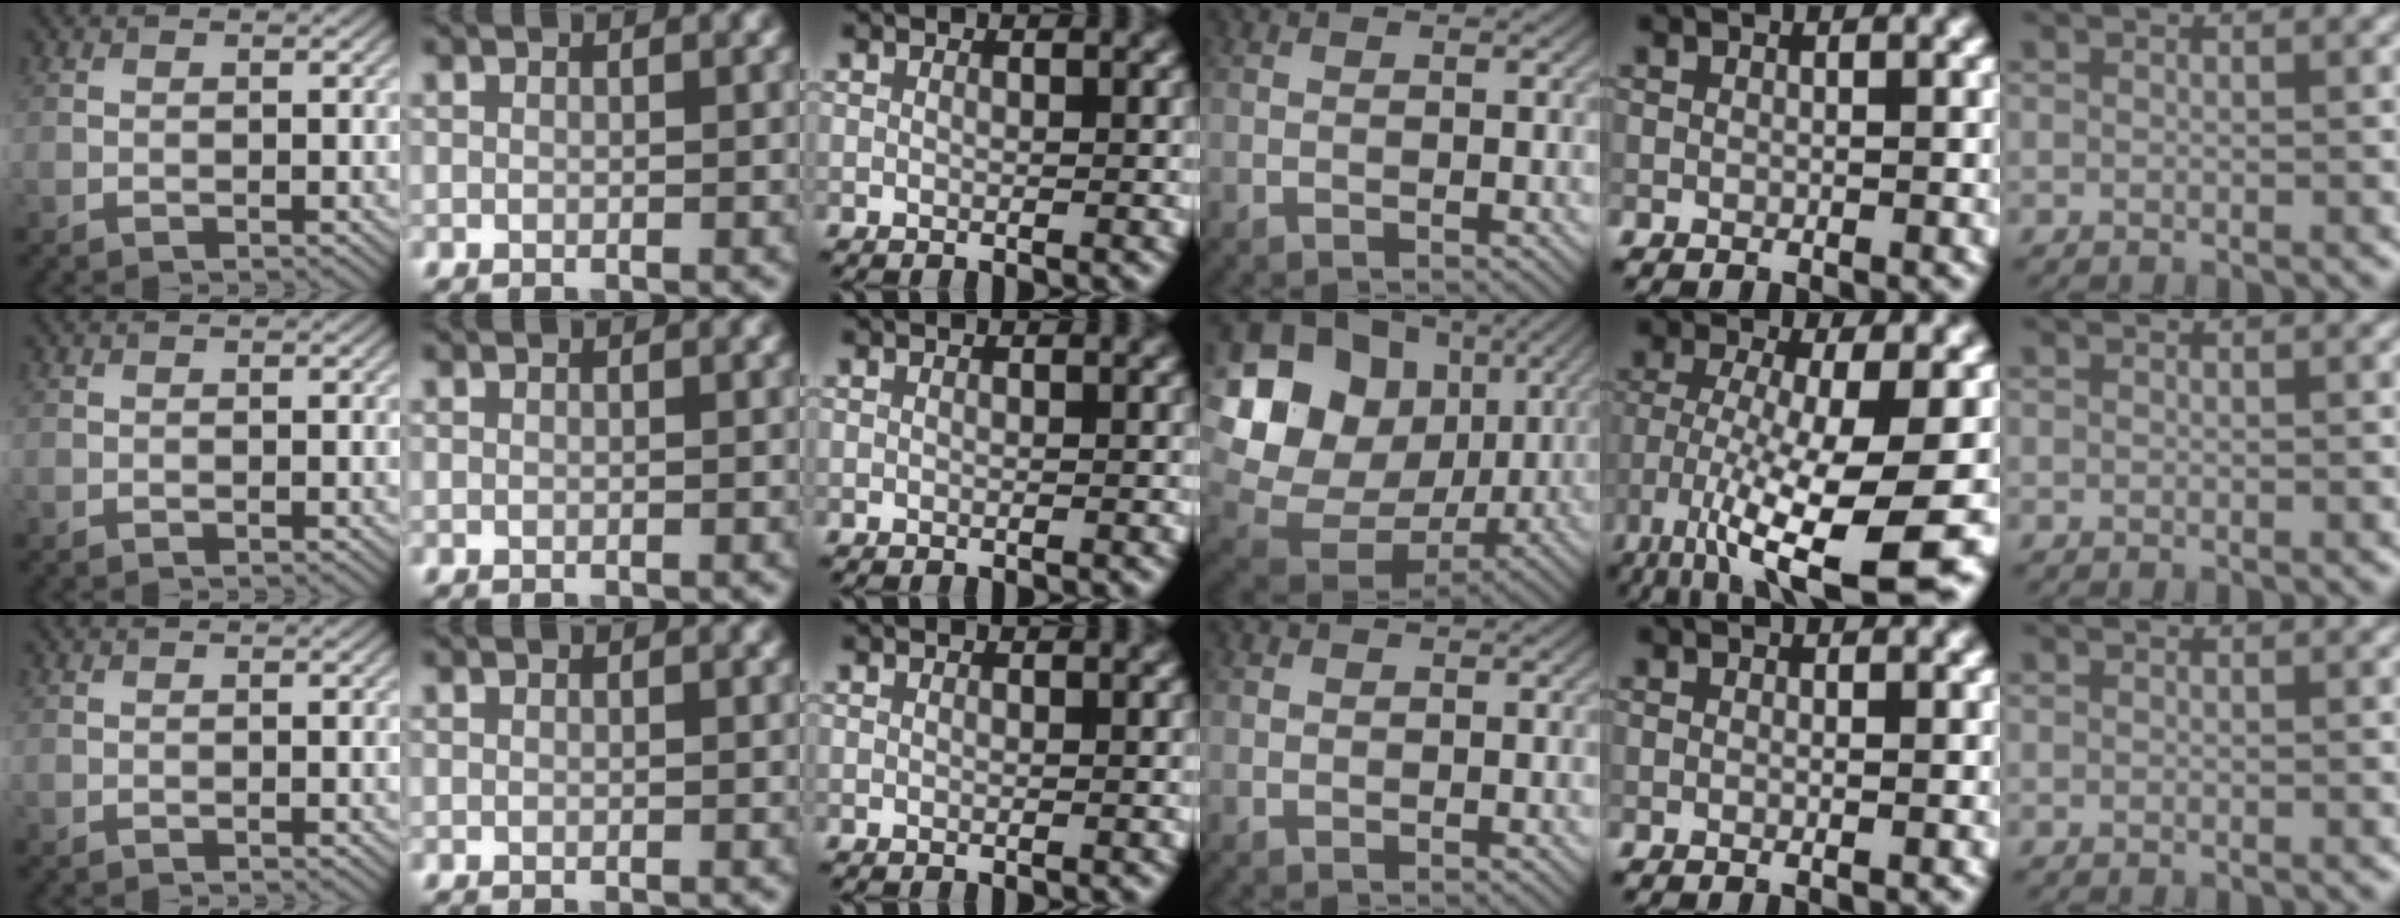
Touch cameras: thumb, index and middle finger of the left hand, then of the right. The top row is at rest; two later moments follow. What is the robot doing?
{"motion": "lift_and_place", "object": "coin"}